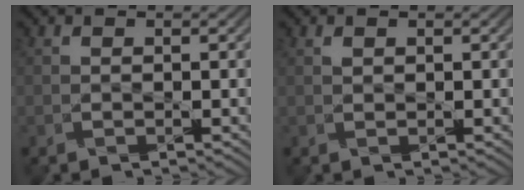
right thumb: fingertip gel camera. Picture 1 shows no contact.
{"total": 0.6, "force": [0.5, 0.0, 0.2], "torque": [-0.012, 0.002, 0.012]}